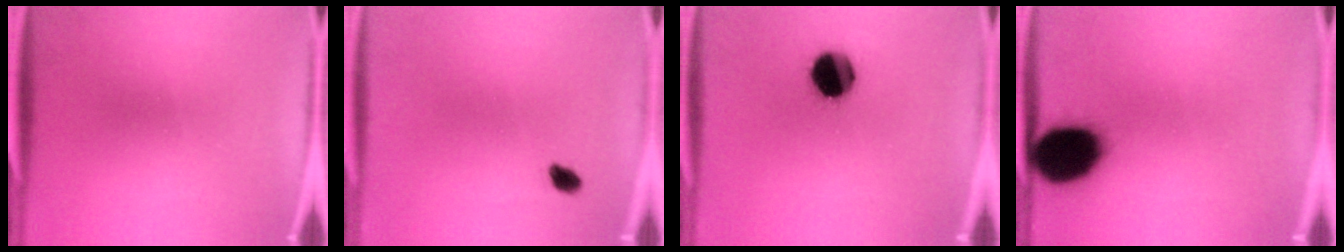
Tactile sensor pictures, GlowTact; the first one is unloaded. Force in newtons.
{"total": 1.9}
{"total": 11.5}
{"total": 17.2}